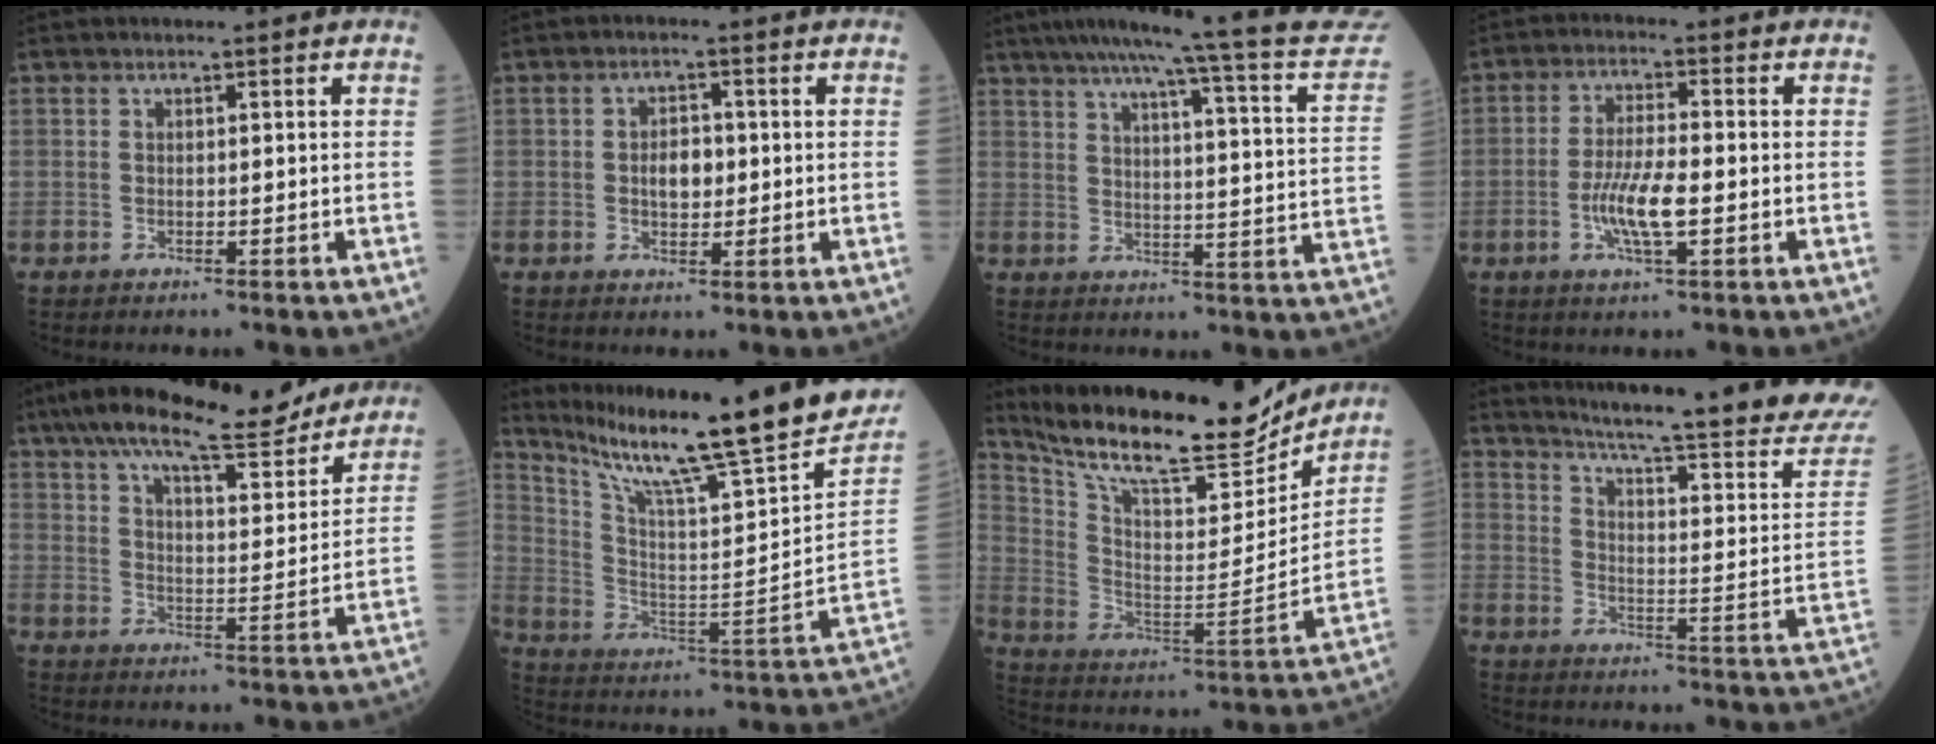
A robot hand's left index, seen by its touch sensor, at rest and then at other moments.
{"total": 3.6, "force": [0.0, 2.0, 3.0], "torque": [-0.053, 0.007, 0.001]}
{"total": 23.9, "force": [21.4, -0.9, 10.7], "torque": [-0.155, -0.053, 0.259]}
{"total": 6.9, "force": [-1.8, 1.2, 6.5], "torque": [-0.135, -0.006, -0.036]}
{"total": 19.3, "force": [16.5, 3.6, 9.4], "torque": [-0.157, 0.023, 0.242]}
{"total": 28.8, "force": [23.1, 1.2, 17.2], "torque": [-0.297, -0.061, 0.335]}
{"total": 22.0, "force": [19.5, 4.0, 9.3], "torque": [-0.175, -0.020, 0.311]}
{"total": 25.8, "force": [23.2, -1.1, 11.3], "torque": [-0.174, -0.098, 0.294]}